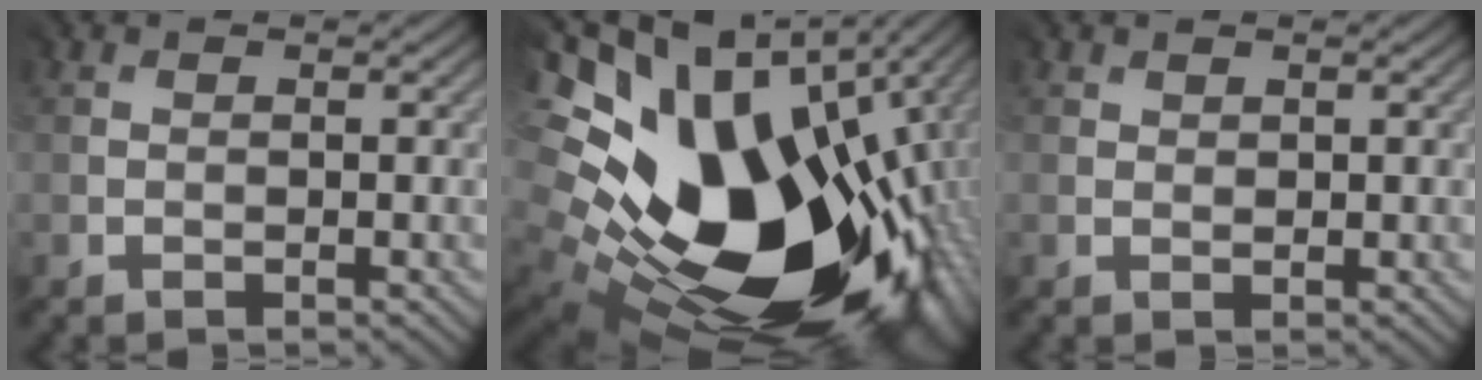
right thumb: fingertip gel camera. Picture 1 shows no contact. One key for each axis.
{"total": 19.8, "fx": -0.5, "fy": 13.4, "fz": 14.6, "tx": -0.254, "ty": -0.080, "tz": 0.035}
{"total": 1.4, "fx": 1.1, "fy": 0.8, "fz": 0.1, "tx": 0.000, "ty": -0.001, "tz": 0.023}